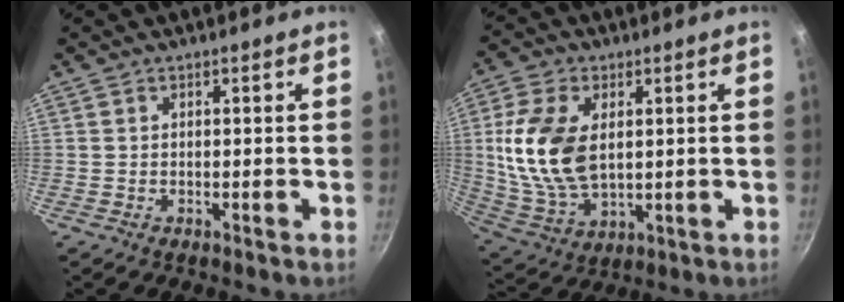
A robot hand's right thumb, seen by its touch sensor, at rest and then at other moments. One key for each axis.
{"total": 15.4, "fx": 2.4, "fy": 9.3, "fz": 12.1, "tx": -0.225, "ty": -0.014, "tz": 0.057}